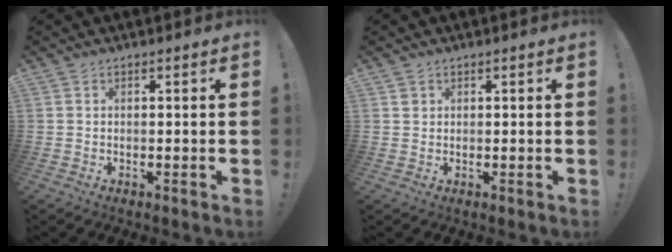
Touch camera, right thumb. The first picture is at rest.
{"total": 1.1, "force": [0.7, 0.9, 0.1], "torque": [-0.002, 0.000, 0.013]}